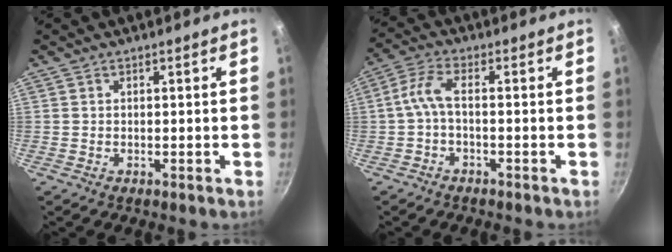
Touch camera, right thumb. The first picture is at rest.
{"total": 4.5, "force": [-1.4, 1.6, 4.0], "torque": [-0.104, 0.021, -0.037]}